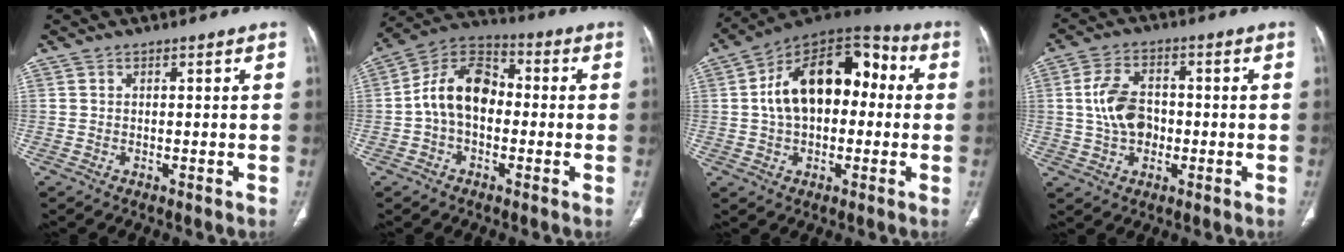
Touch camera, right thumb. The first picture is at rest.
{"total": 12.2, "force": [-0.7, 8.3, 8.9], "torque": [-0.143, 0.036, -0.028]}
{"total": 19.0, "force": [1.7, 11.8, 14.9], "torque": [-0.213, 0.046, 0.021]}
{"total": 8.9, "force": [-0.2, 6.2, 6.4], "torque": [-0.108, 0.014, -0.006]}